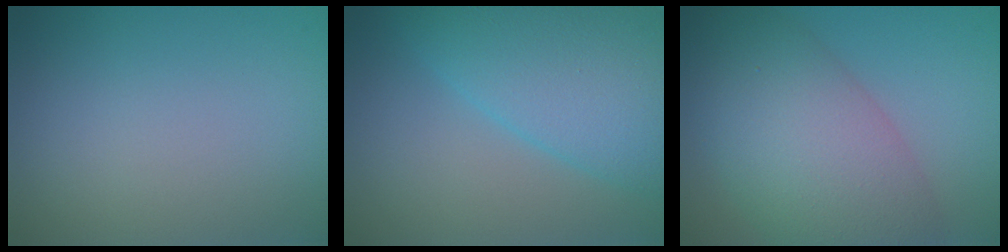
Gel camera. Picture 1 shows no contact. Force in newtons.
{"total": 11.0, "press": 11.0, "slide": 0.4}
{"total": 9.0, "press": 9.0, "slide": 0.3}